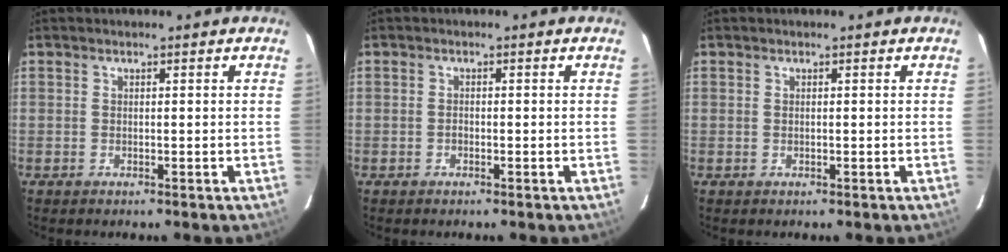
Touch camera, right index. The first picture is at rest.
{"total": 0.6, "force": [-0.4, 0.4, 0.2], "torque": [-0.002, 0.001, -0.008]}
{"total": 0.0}